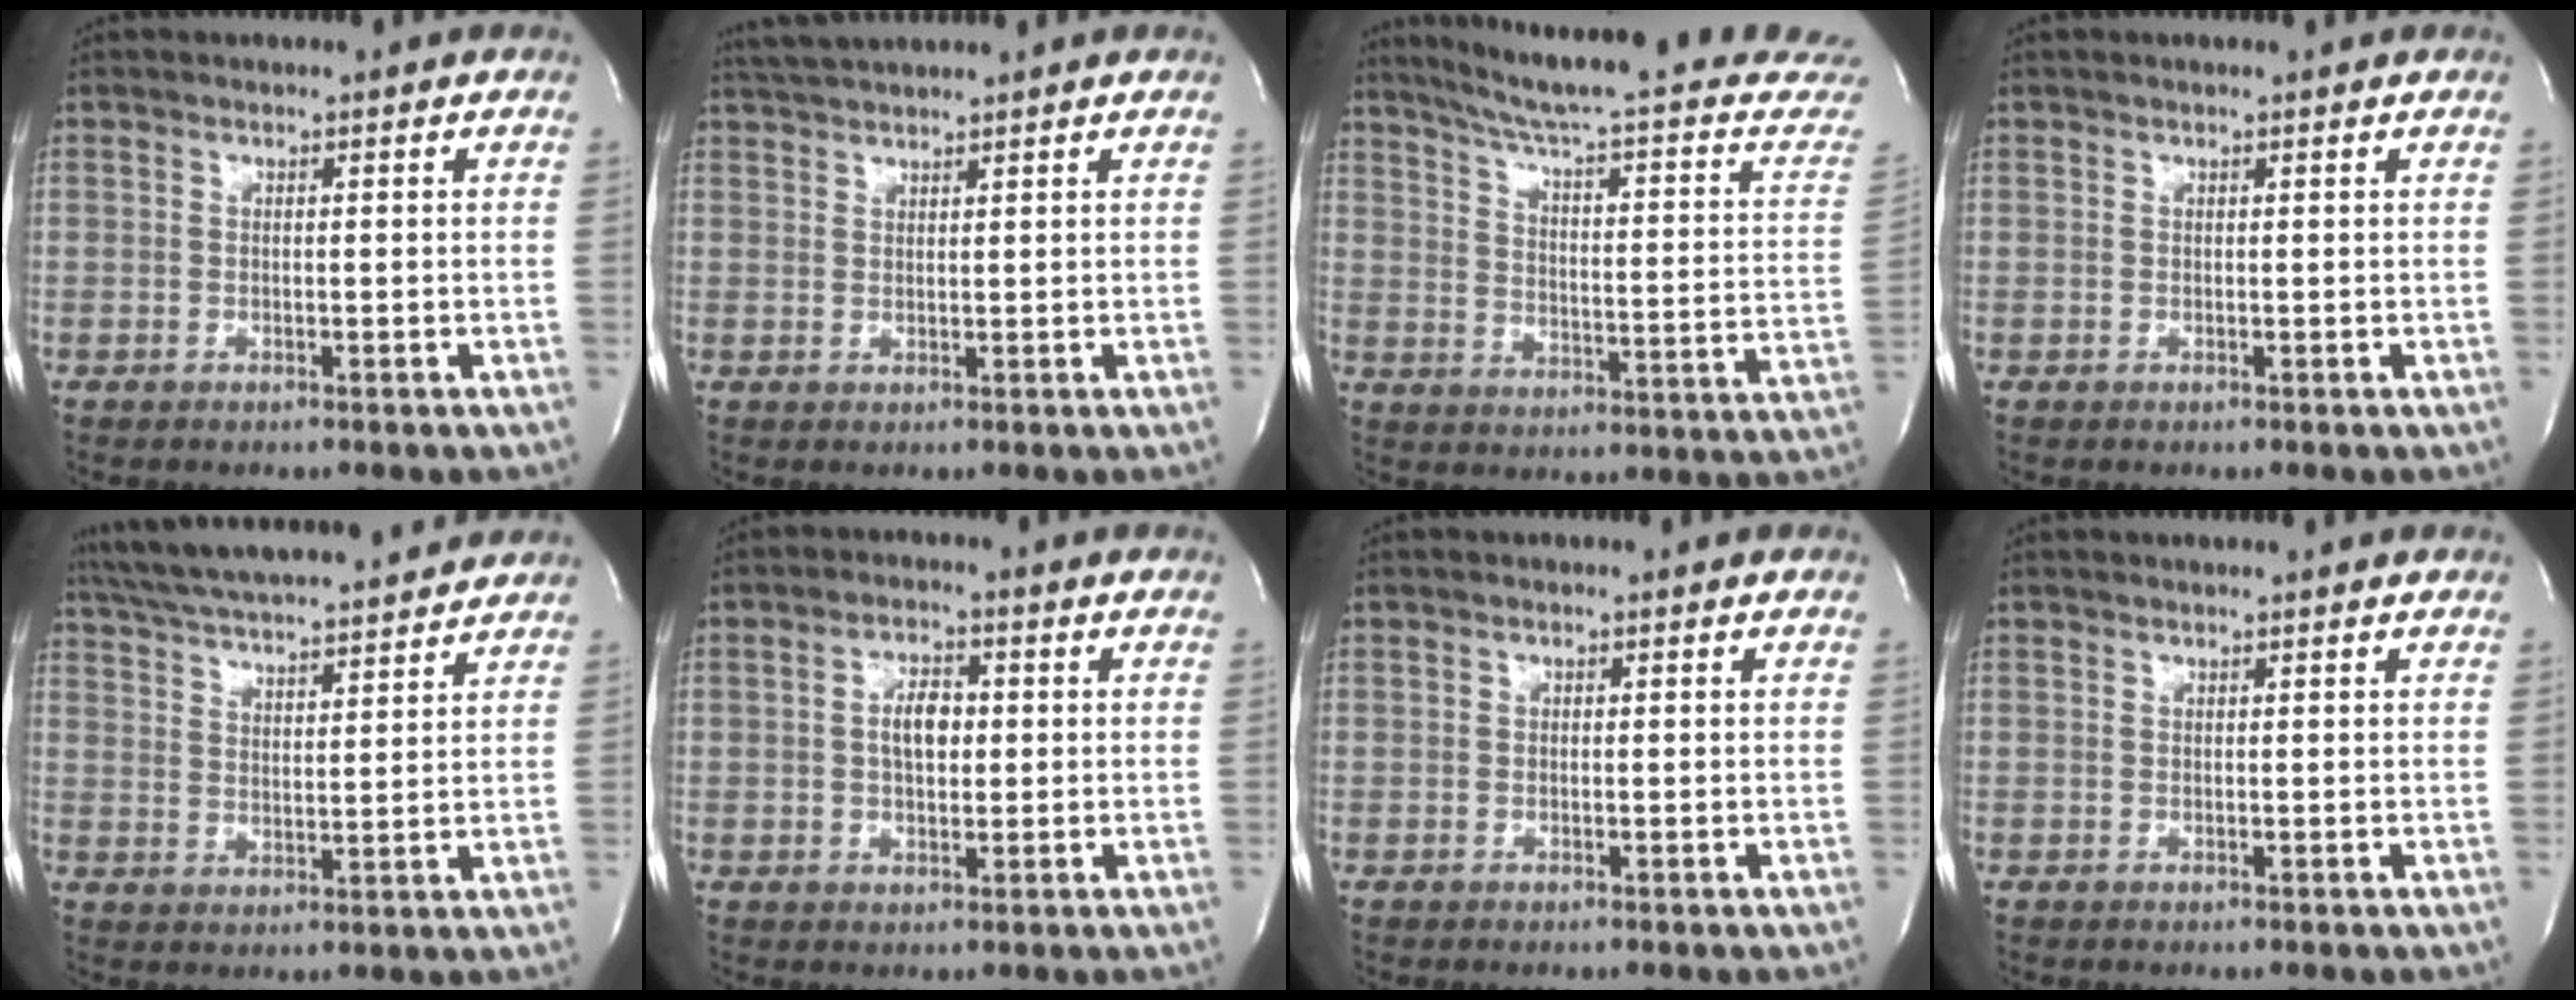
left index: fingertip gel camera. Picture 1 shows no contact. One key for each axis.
{"total": 4.4, "fx": 4.1, "fy": -0.2, "fz": 1.4, "tx": -0.029, "ty": 0.028, "tz": 0.079}
{"total": 26.2, "fx": 23.1, "fy": 1.3, "fz": 12.2, "tx": -0.178, "ty": -0.073, "tz": 0.288}
{"total": 1.3, "fx": 1.2, "fy": 0.1, "fz": 0.6, "tx": -0.010, "ty": 0.013, "tz": 0.016}
{"total": 19.0, "fx": 17.2, "fy": 2.0, "fz": 7.7, "tx": -0.140, "ty": 0.038, "tz": 0.262}
{"total": 4.5, "fx": 0.3, "fy": 2.2, "fz": 3.9, "tx": -0.075, "ty": 0.004, "tz": 0.006}
{"total": 0.0}
{"total": 1.2, "fx": 1.1, "fy": 0.0, "fz": 0.4, "tx": -0.009, "ty": 0.010, "tz": 0.014}